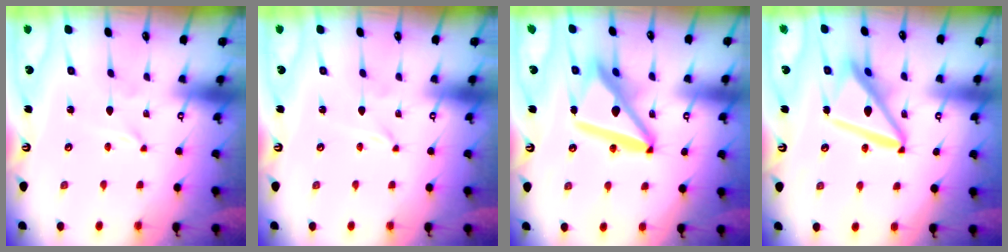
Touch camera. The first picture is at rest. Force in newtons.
{"total": 0.0}
{"total": 16.4, "press": 16.3, "slide": 1.6}
{"total": 15.1, "press": 15.0, "slide": 1.7}